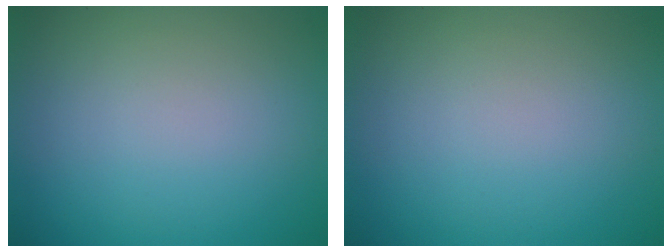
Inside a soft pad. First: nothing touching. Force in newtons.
{"total": 0.0}